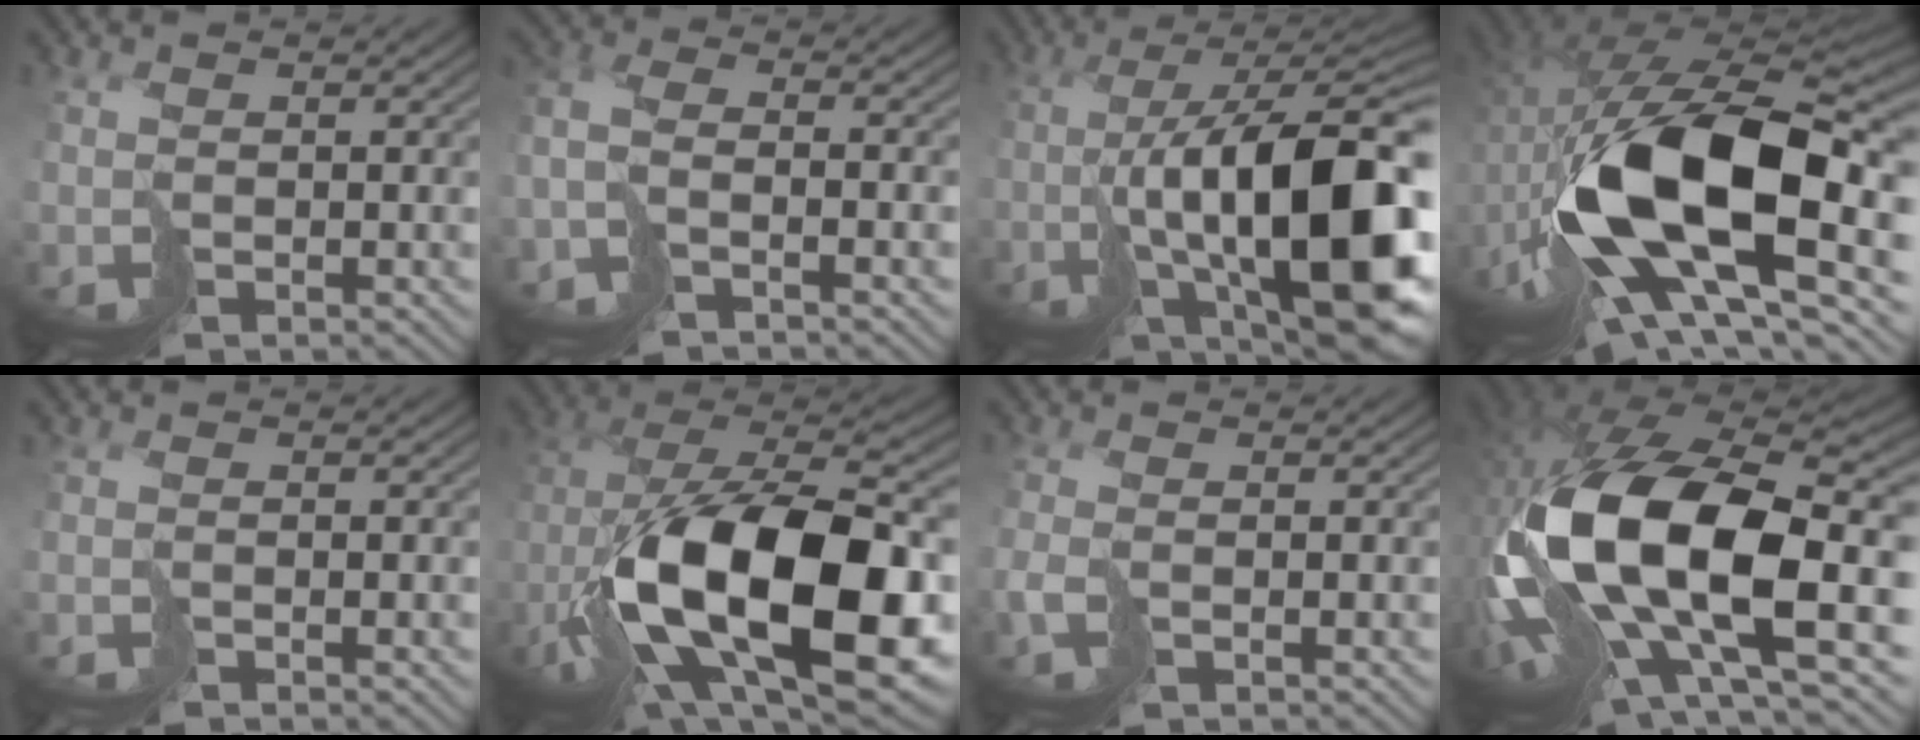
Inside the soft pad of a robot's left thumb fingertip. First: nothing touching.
{"total": 5.6, "force": [-2.7, 2.0, 4.5], "torque": [-0.102, -0.007, -0.059]}
{"total": 19.3, "force": [-4.4, 7.6, 17.2], "torque": [-0.274, -0.014, -0.061]}
{"total": 19.3, "force": [-2.8, 11.9, 14.9], "torque": [-0.307, -0.037, -0.019]}
{"total": 0.7, "force": [-0.5, -0.1, 0.4], "torque": [-0.003, 0.001, -0.015]}
{"total": 20.1, "force": [-3.7, 11.9, 15.8], "torque": [-0.328, -0.040, -0.025]}
{"total": 2.7, "force": [-1.1, 1.2, 2.2], "torque": [-0.056, -0.011, -0.026]}
{"total": 20.2, "force": [0.8, 12.0, 16.2], "torque": [-0.368, -0.058, 0.048]}